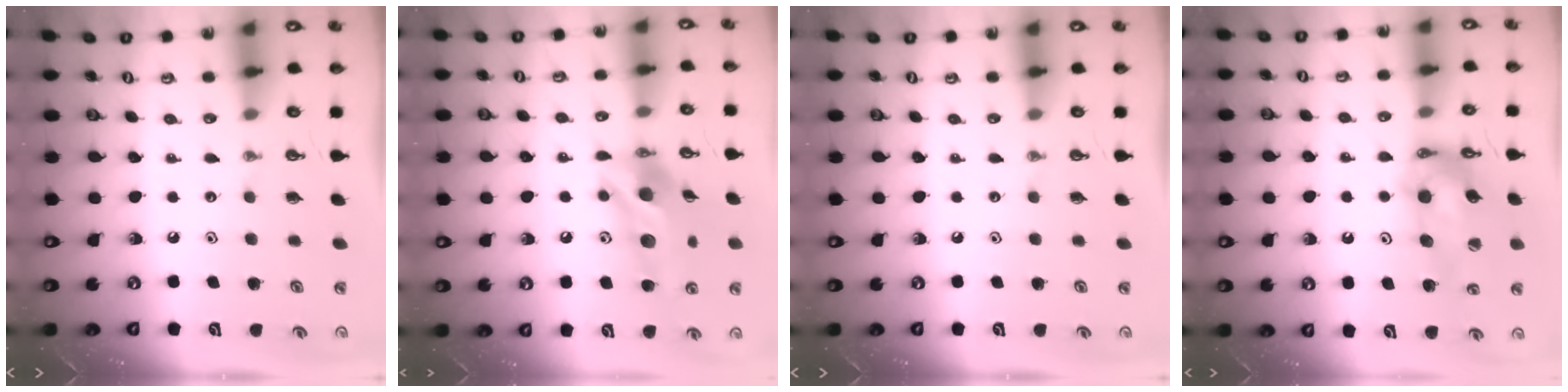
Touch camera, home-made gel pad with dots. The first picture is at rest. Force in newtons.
{"total": 13.5, "press": 13.4, "slide": 1.3}
{"total": 0.0}
{"total": 14.1, "press": 14.0, "slide": 1.2}